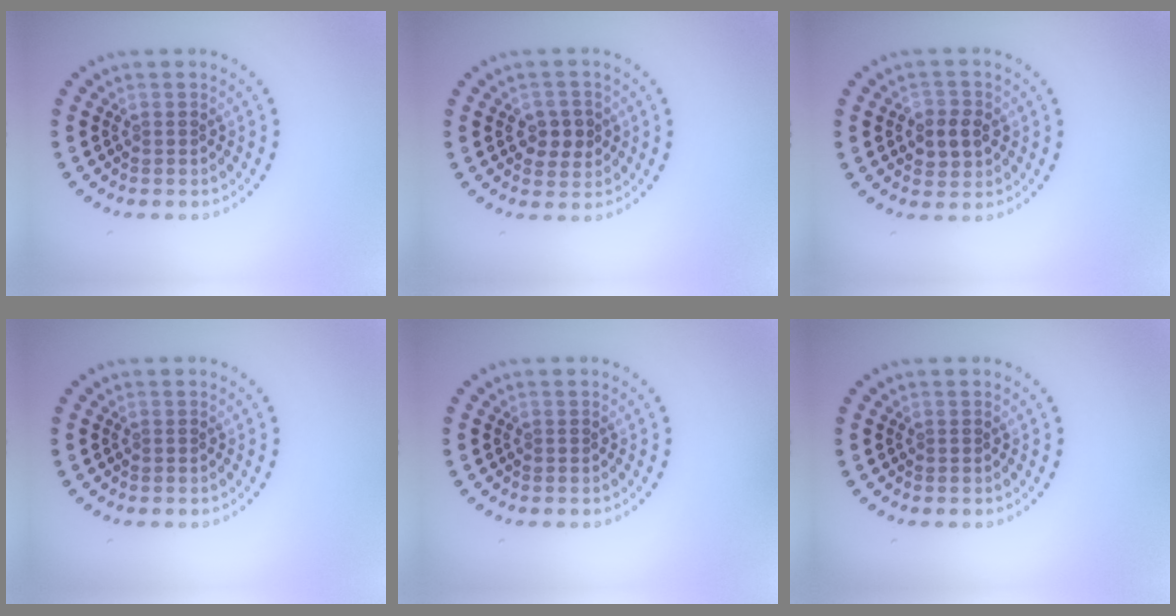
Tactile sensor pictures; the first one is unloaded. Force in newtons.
{"total": 2.8, "press": 2.8, "slide": 0.3}
{"total": 2.9, "press": 2.8, "slide": 0.5}
{"total": 0.0}
{"total": 0.0}
{"total": 0.0}